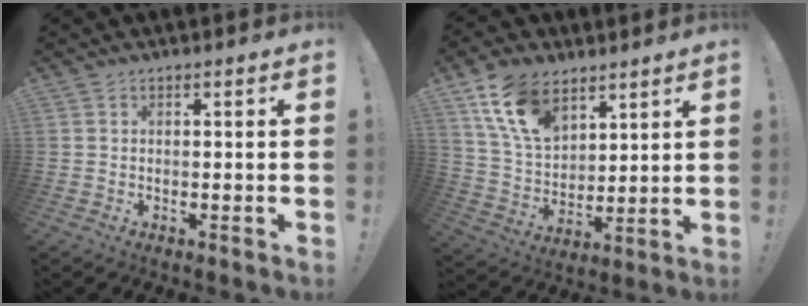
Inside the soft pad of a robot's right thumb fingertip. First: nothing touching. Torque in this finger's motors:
{"motor_torque": [0.28, 2.02, 0.20, -0.11, 0.04]}